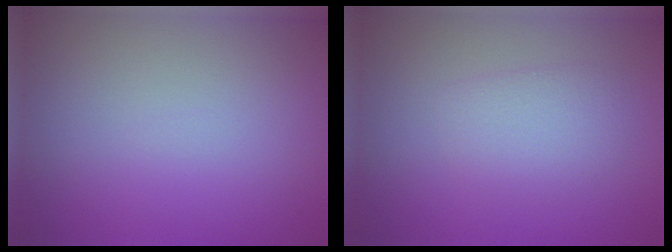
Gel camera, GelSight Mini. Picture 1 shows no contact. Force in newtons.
{"total": 2.3, "press": 2.3, "slide": 0.1}